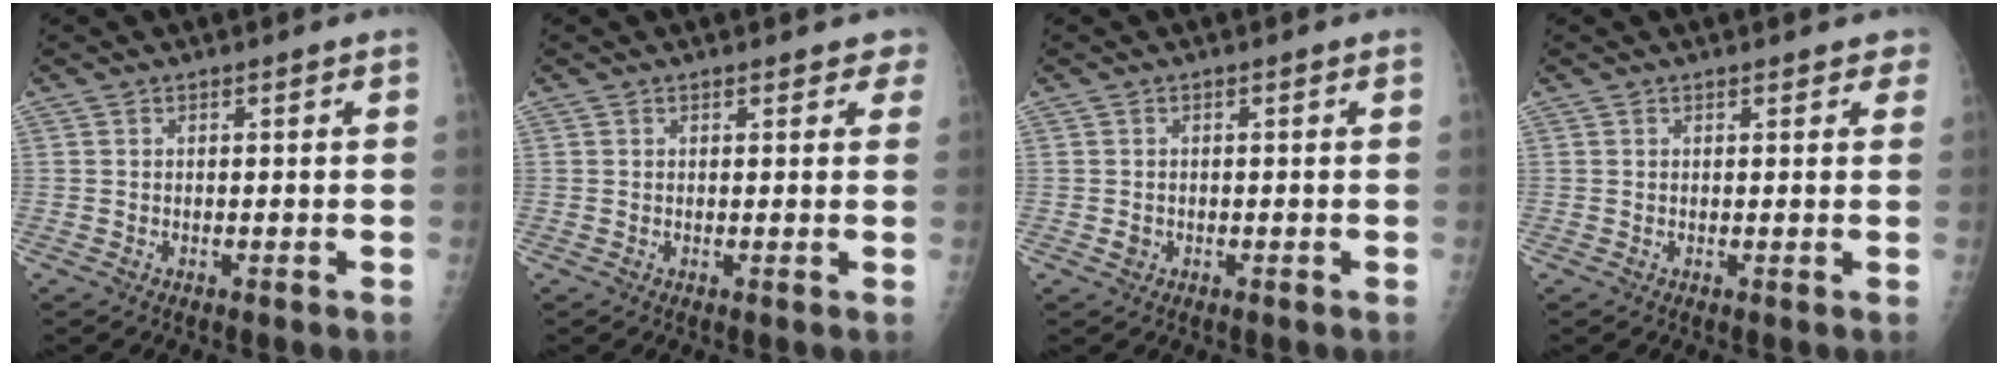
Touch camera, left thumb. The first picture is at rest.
{"total": 2.5, "force": [1.9, 1.2, 1.1], "torque": [0.016, -0.002, 0.014]}
{"total": 1.1, "force": [-0.2, 0.9, 0.5], "torque": [-0.004, 0.002, -0.003]}
{"total": 2.4, "force": [1.8, 1.1, 1.2], "torque": [0.008, 0.000, 0.015]}